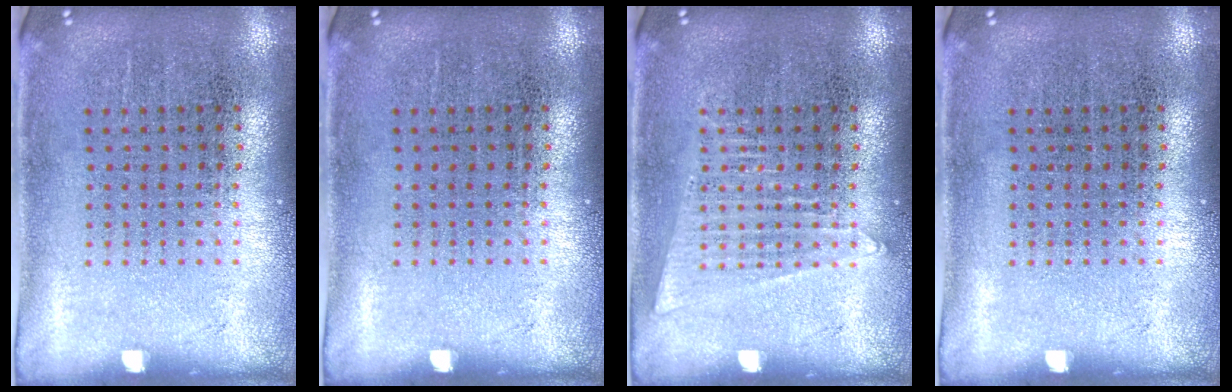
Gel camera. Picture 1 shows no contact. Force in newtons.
{"total": 0.0}
{"total": 1.6, "press": 1.6, "slide": 0.1}
{"total": 0.0}